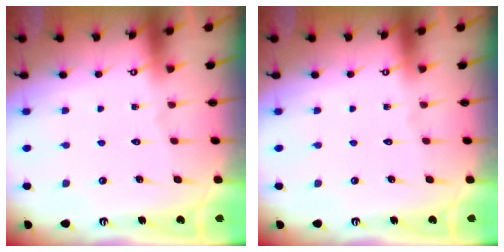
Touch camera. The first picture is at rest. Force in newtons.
{"total": 0.0}